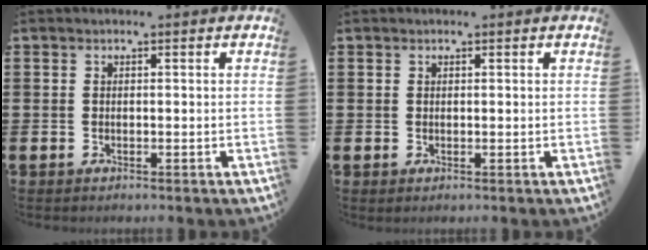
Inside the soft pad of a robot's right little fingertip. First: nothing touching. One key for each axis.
{"total": 0.0}